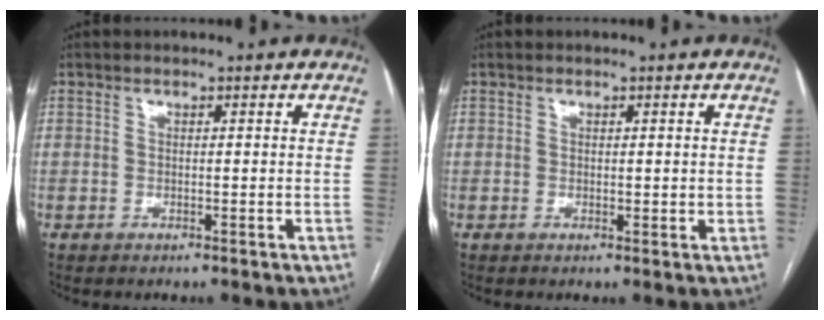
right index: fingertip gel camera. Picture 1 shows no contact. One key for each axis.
{"total": 1.5, "fx": 0.2, "fy": 0.9, "fz": 1.1, "tx": -0.012, "ty": -0.002, "tz": 0.006}